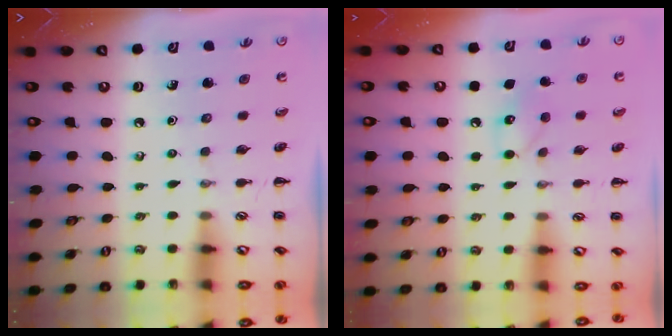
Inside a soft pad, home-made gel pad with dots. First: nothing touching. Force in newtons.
{"total": 8.2, "press": 8.1, "slide": 1.2}